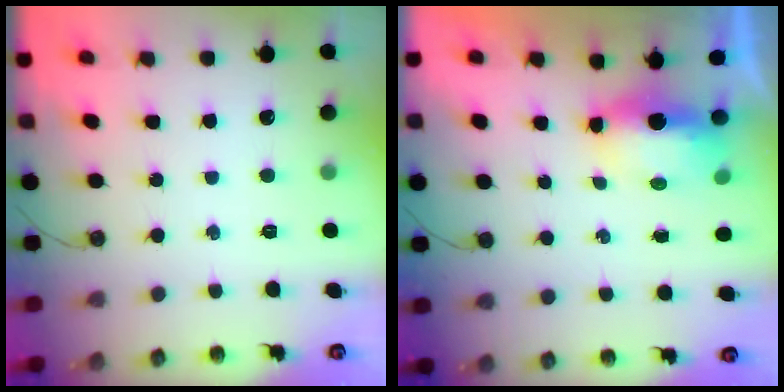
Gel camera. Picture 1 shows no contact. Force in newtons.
{"total": 6.0, "press": 6.0, "slide": 0.7}